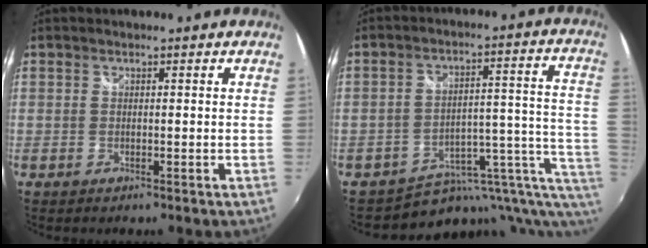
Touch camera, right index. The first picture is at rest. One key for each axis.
{"total": 12.6, "fx": -7.1, "fy": 5.7, "fz": 8.7, "tx": -0.109, "ty": 0.004, "tz": -0.103}